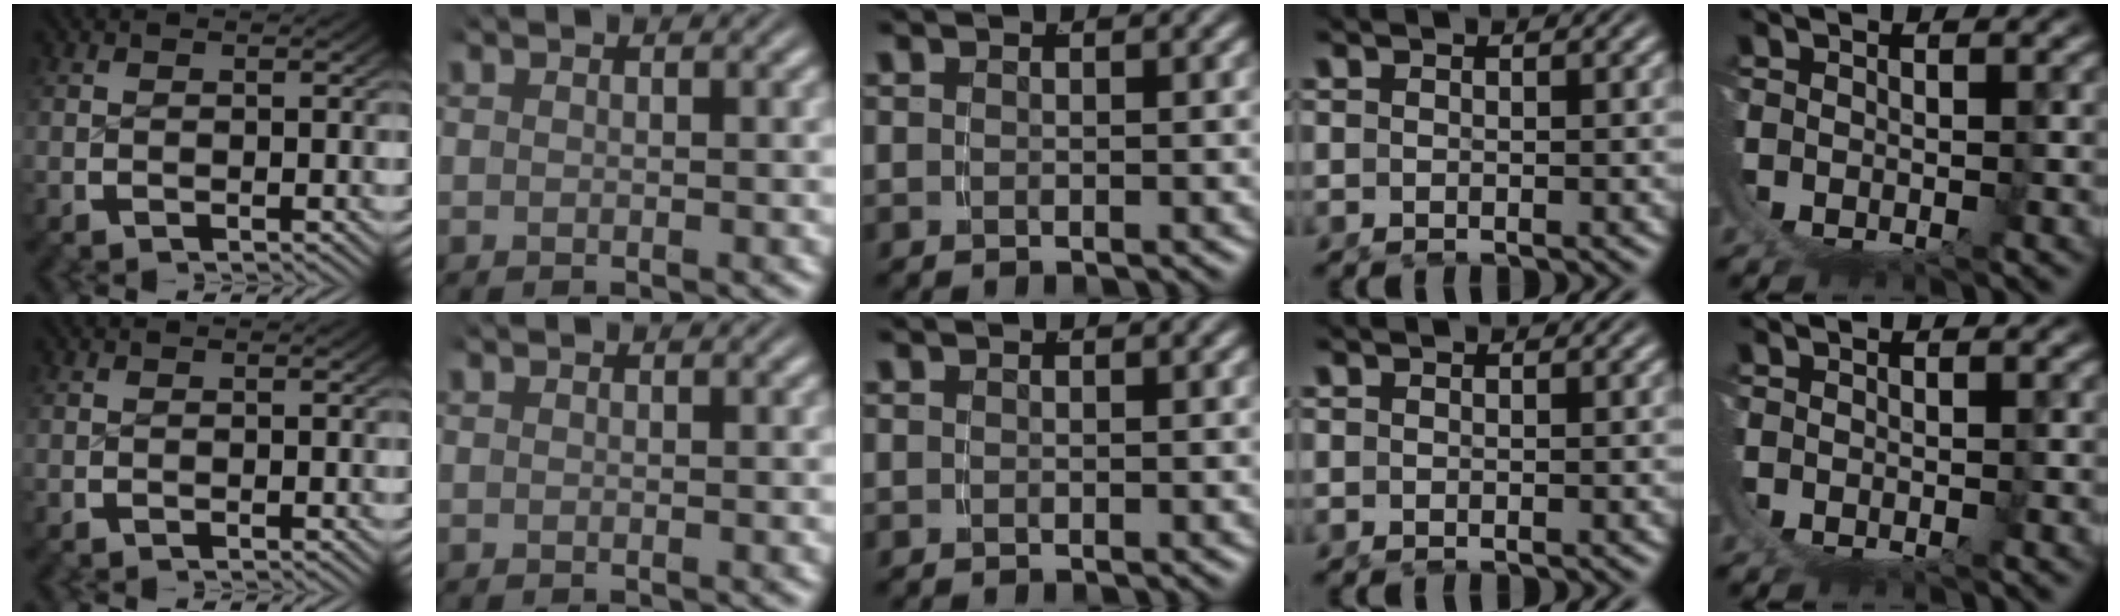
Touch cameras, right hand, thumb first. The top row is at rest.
{}